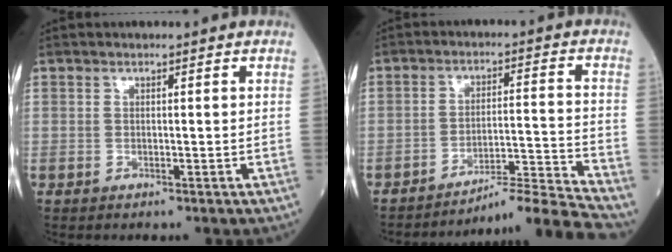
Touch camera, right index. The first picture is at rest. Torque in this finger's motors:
{"motor_torque": [-0.32, -0.40, 0.13, 0.01]}